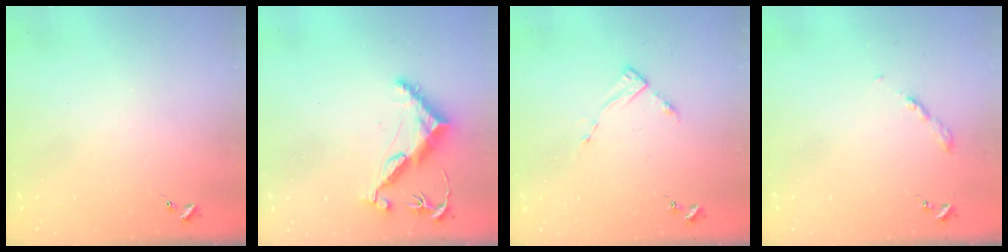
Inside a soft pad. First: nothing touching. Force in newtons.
{"total": 11.7, "press": 11.7, "slide": 1.0}
{"total": 2.8, "press": 2.8, "slide": 0.4}
{"total": 2.7, "press": 2.6, "slide": 0.3}